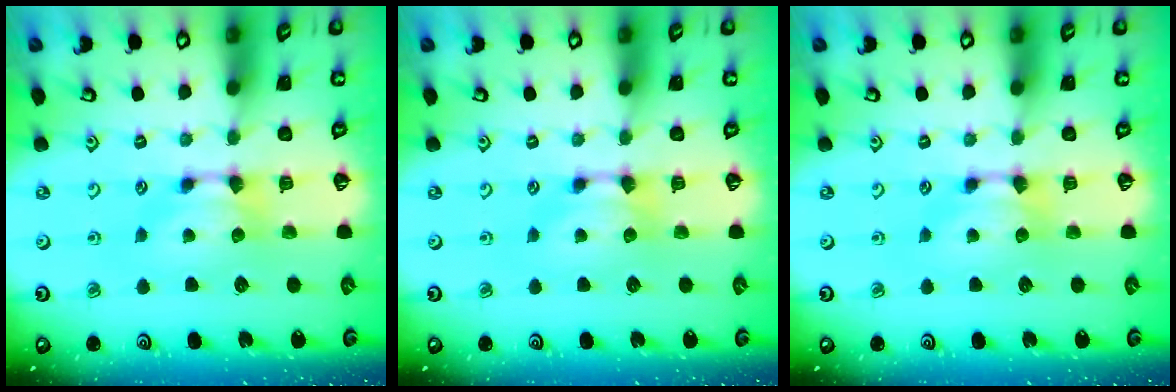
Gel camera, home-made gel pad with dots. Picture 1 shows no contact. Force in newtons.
{"total": 0.0}
{"total": 0.0}